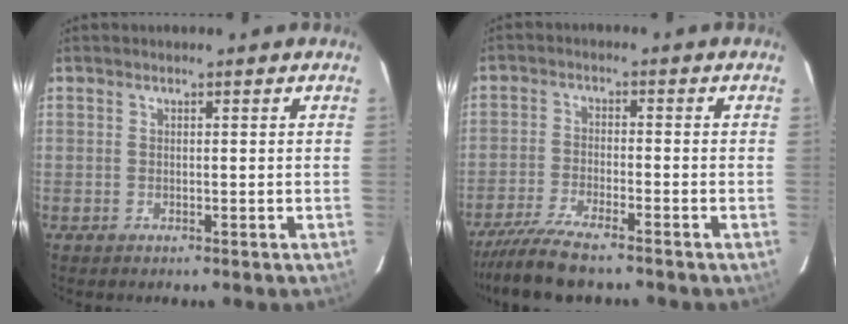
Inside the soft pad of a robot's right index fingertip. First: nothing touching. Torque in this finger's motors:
{"motor_torque": [0.67, -0.62, 0.37, 0.08]}